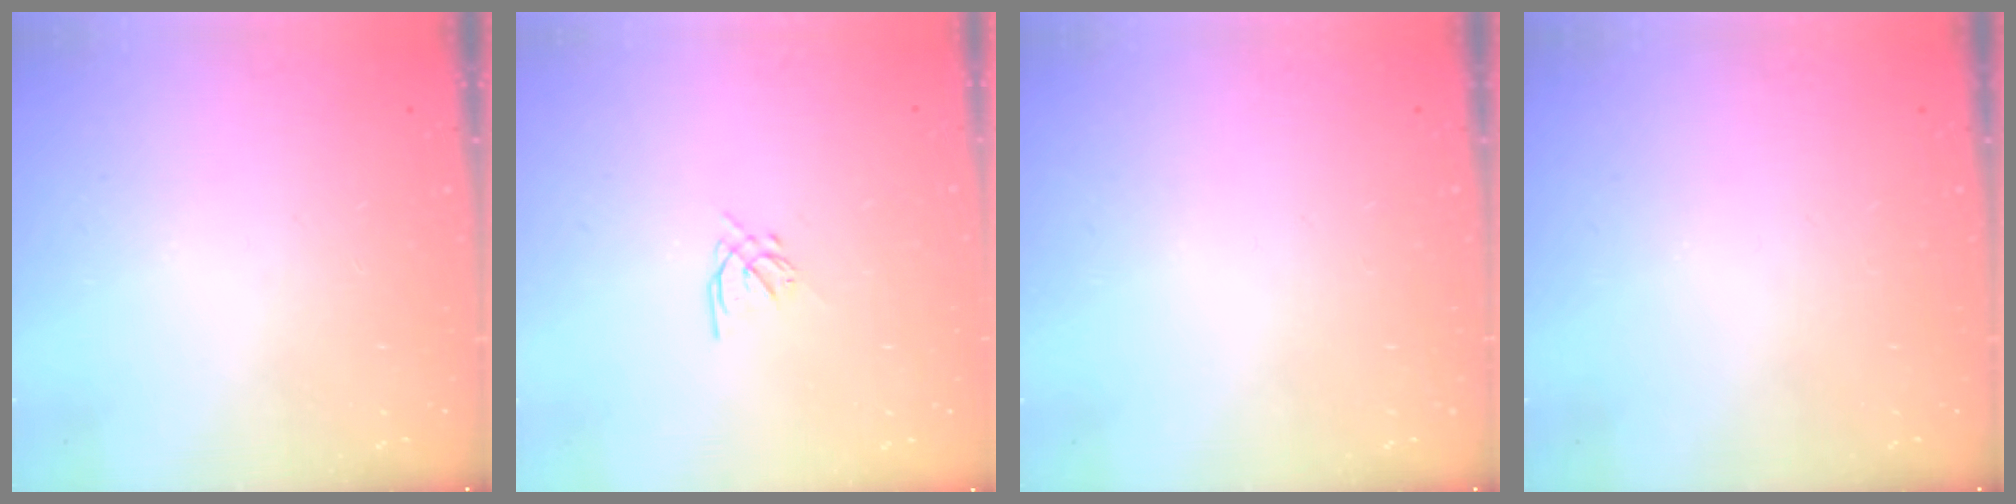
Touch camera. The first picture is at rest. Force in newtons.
{"total": 1.2, "press": 1.1, "slide": 0.5}
{"total": 0.0}
{"total": 0.0}